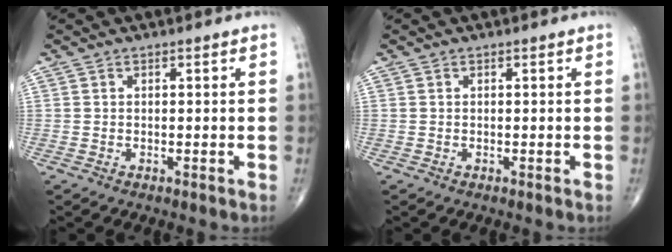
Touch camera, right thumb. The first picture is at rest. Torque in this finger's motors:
{"motor_torque": [-0.14, 0.02, 0.00, 0.00, 0.01]}